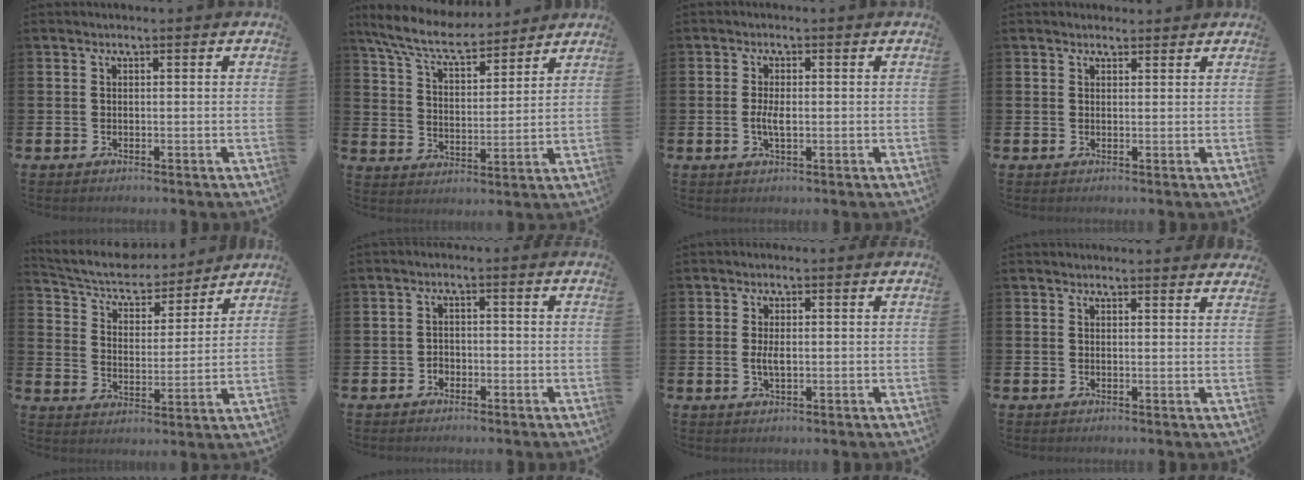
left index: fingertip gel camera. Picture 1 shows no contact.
{"total": 8.4, "force": [7.6, 1.7, 3.2], "torque": [-0.095, -0.036, 0.136]}
{"total": 2.6, "force": [-0.3, 1.0, 2.3], "torque": [-0.042, 0.000, -0.006]}
{"total": 1.3, "force": [1.2, 0.5, 0.1], "torque": [0.007, 0.002, 0.020]}
{"total": 7.2, "force": [6.7, 1.8, 1.6], "torque": [-0.064, -0.051, 0.114]}
{"total": 1.6, "force": [-1.1, 1.2, 0.2], "torque": [-0.006, 0.002, -0.025]}
{"total": 2.2, "force": [0.0, 1.0, 2.0], "torque": [-0.036, 0.001, -0.002]}
{"total": 1.6, "force": [1.6, 0.0, -0.1], "torque": [0.010, -0.011, 0.027]}